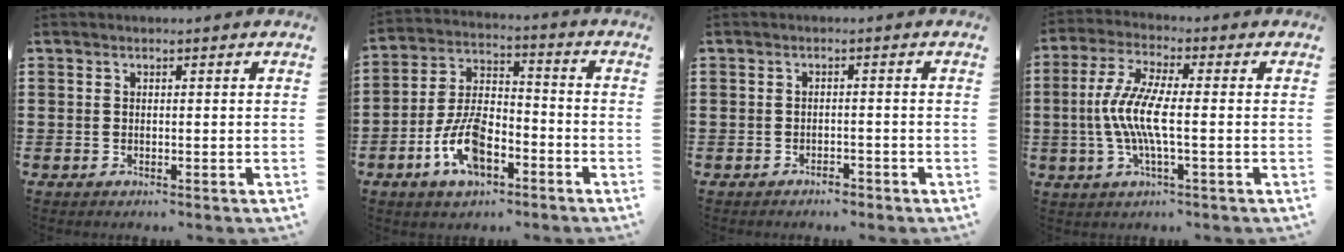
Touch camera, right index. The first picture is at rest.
{"total": 9.4, "force": [-4.4, 4.6, 7.0], "torque": [-0.152, 0.004, -0.079]}
{"total": 1.5, "force": [-1.5, 0.3, 0.3], "torque": [-0.011, 0.000, -0.031]}
{"total": 7.9, "force": [-1.2, 1.6, 7.7], "torque": [-0.176, -0.016, -0.033]}